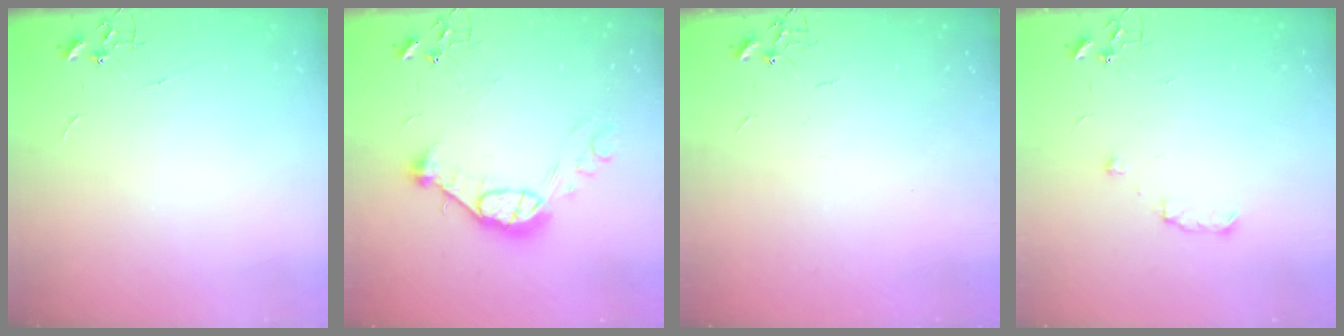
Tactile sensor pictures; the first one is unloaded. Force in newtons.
{"total": 13.0, "press": 13.0, "slide": 0.8}
{"total": 0.0}
{"total": 5.8, "press": 5.8, "slide": 0.8}